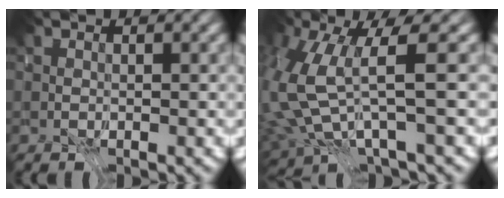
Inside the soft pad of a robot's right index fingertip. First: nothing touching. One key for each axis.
{"total": 5.2, "fx": -2.5, "fy": -0.8, "fz": 4.5, "tx": -0.118, "ty": -0.040, "tz": -0.034}